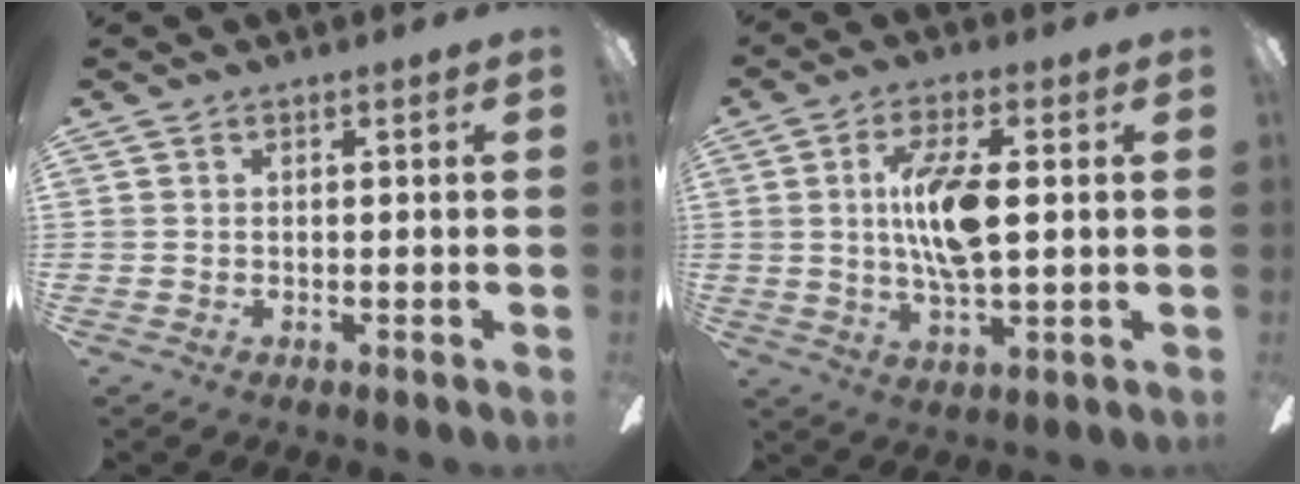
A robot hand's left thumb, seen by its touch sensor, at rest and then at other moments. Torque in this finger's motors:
{"motor_torque": [1.66, 1.77, 1.65, 0.10, 0.45]}